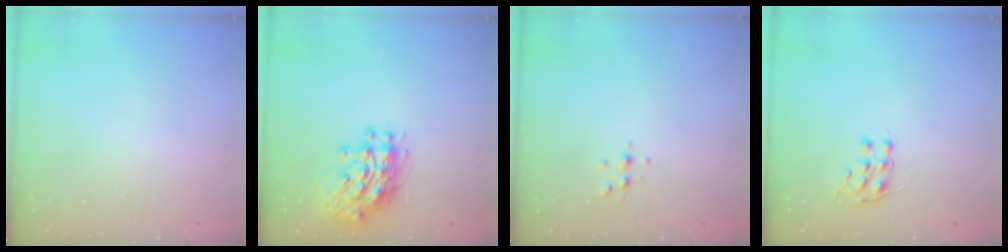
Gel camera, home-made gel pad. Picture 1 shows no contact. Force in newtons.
{"total": 11.3, "press": 11.3, "slide": 1.1}
{"total": 4.4, "press": 4.3, "slide": 0.5}
{"total": 6.4, "press": 6.4, "slide": 0.5}